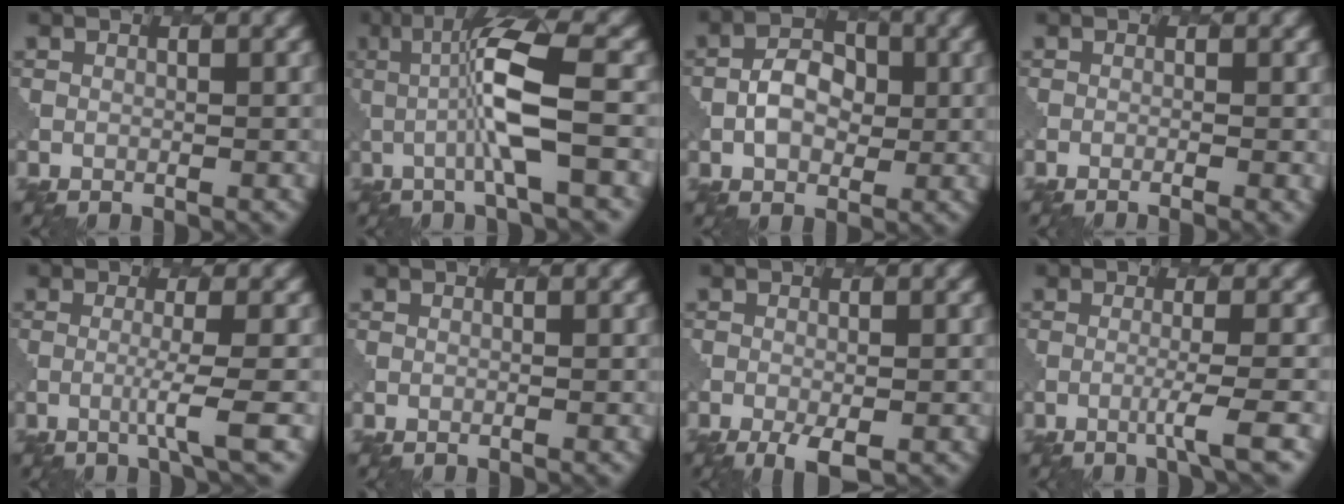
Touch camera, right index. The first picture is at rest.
{"total": 6.0, "force": [-0.3, 0.7, 5.9], "torque": [-0.112, 0.007, -0.010]}
{"total": 3.5, "force": [-0.2, 2.6, 2.4], "torque": [-0.039, 0.004, -0.005]}
{"total": 1.7, "force": [-0.6, 0.5, 1.5], "torque": [-0.012, -0.001, -0.016]}
{"total": 2.6, "force": [-0.7, 0.1, 2.5], "torque": [-0.039, -0.001, -0.027]}
{"total": 0.0}
{"total": 2.9, "force": [-1.5, 0.9, 2.3], "torque": [-0.042, -0.006, -0.022]}
{"total": 2.5, "force": [-1.0, 0.1, 2.3], "torque": [-0.029, 0.001, -0.032]}